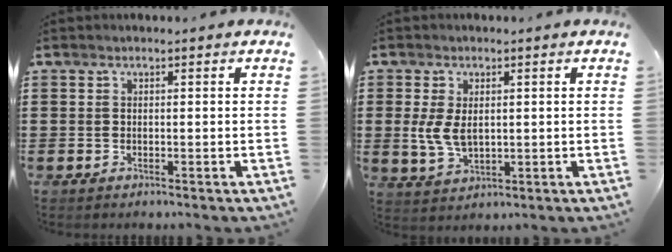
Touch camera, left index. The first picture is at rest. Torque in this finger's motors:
{"motor_torque": [0.88, -0.21, 0.40, 0.13]}